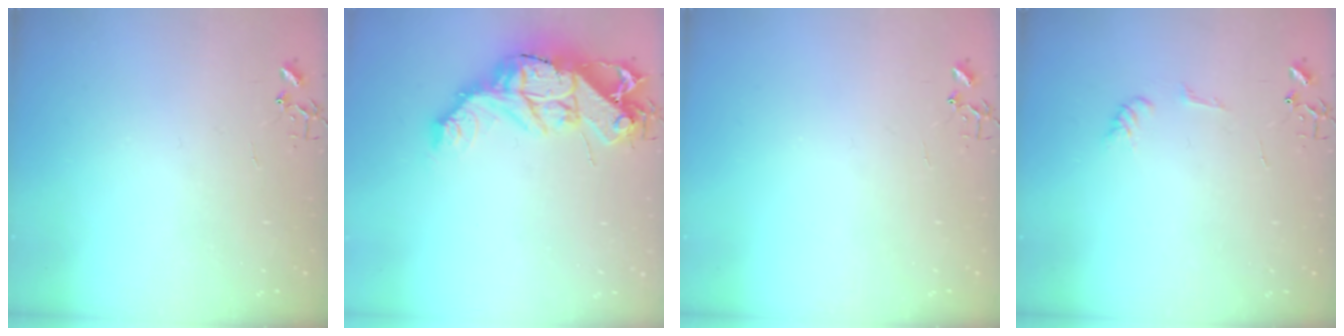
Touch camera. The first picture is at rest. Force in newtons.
{"total": 17.7, "press": 17.6, "slide": 1.5}
{"total": 0.0}
{"total": 5.9, "press": 5.9, "slide": 0.6}